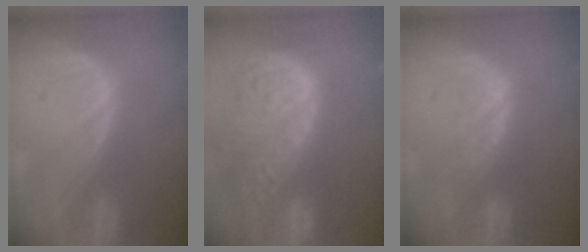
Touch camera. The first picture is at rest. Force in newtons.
{"total": 15.4, "press": 12.7, "slide": 8.7}
{"total": 3.2, "press": 3.2, "slide": 0.5}